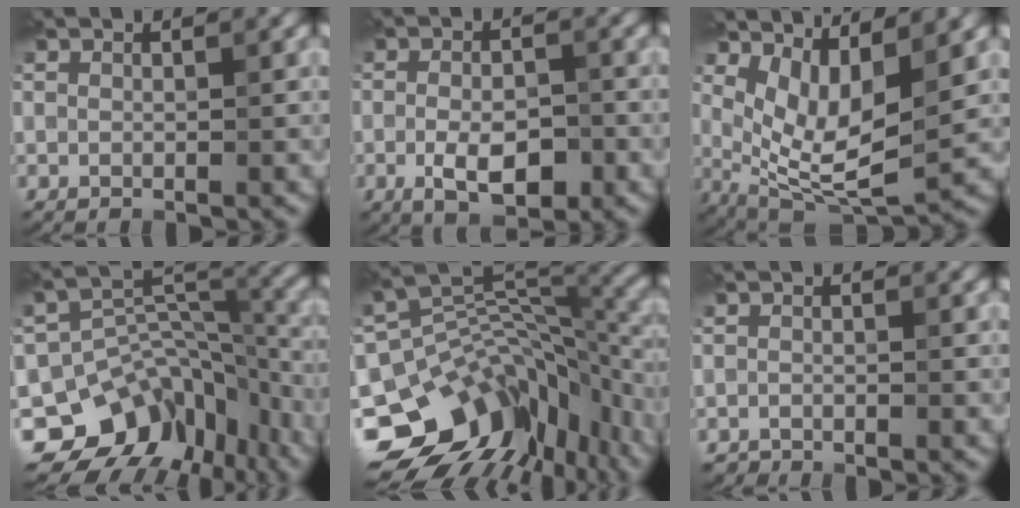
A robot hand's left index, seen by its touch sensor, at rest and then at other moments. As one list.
[{"total": 4.9, "force": [-1.6, 2.3, 4.1], "torque": [-0.071, -0.002, -0.028]}, {"total": 6.9, "force": [2.1, 2.8, 6.0], "torque": [-0.122, -0.019, 0.044]}, {"total": 10.5, "force": [-6.0, 7.2, 4.8], "torque": [-0.069, 0.006, -0.090]}, {"total": 13.5, "force": [-6.8, 8.6, 7.9], "torque": [-0.155, -0.011, -0.098]}, {"total": 1.1, "force": [-1.1, 0.1, 0.0], "torque": [0.003, -0.006, -0.023]}]